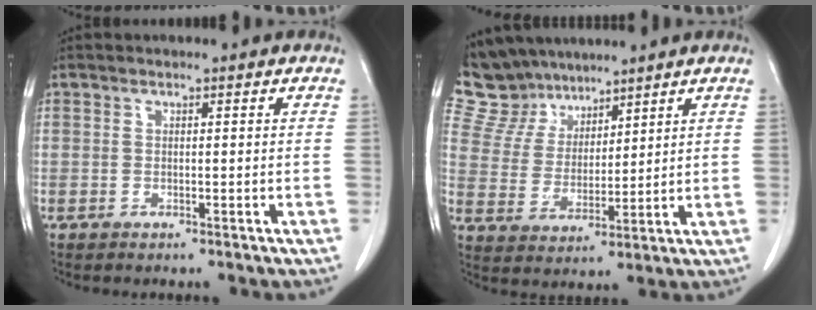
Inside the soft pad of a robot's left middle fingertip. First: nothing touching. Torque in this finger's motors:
{"motor_torque": [0.00, -0.27, -0.14, -0.10]}